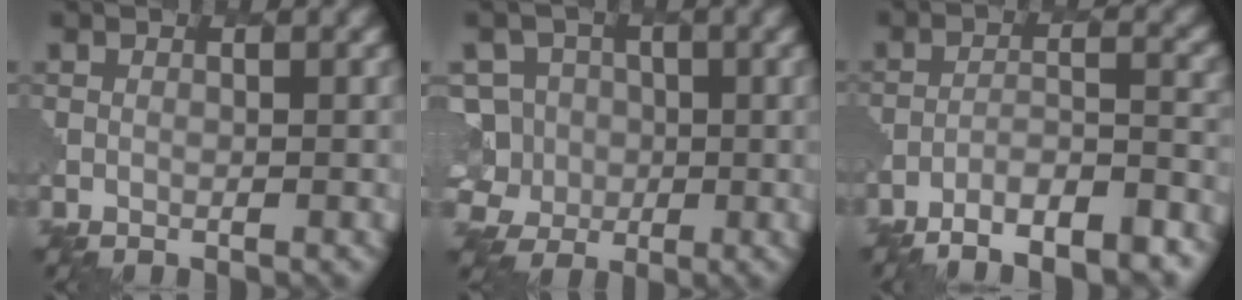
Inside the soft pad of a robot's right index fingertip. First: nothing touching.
{"total": 7.1, "force": [-0.9, 6.7, 2.1], "torque": [-0.047, 0.019, -0.049]}
{"total": 9.1, "force": [-7.6, 2.2, 4.5], "torque": [-0.066, -0.003, -0.108]}